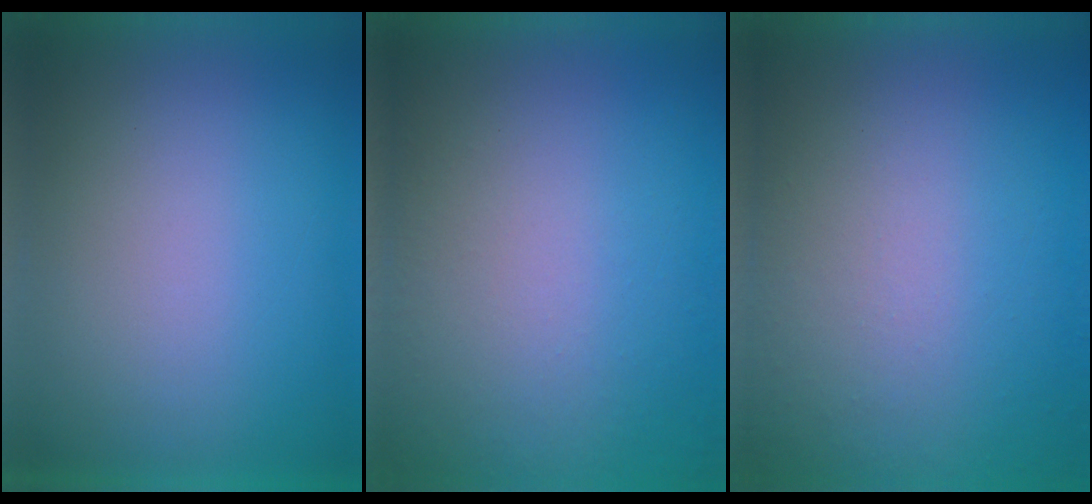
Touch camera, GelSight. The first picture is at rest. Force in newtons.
{"total": 5.8}
{"total": 8.3}